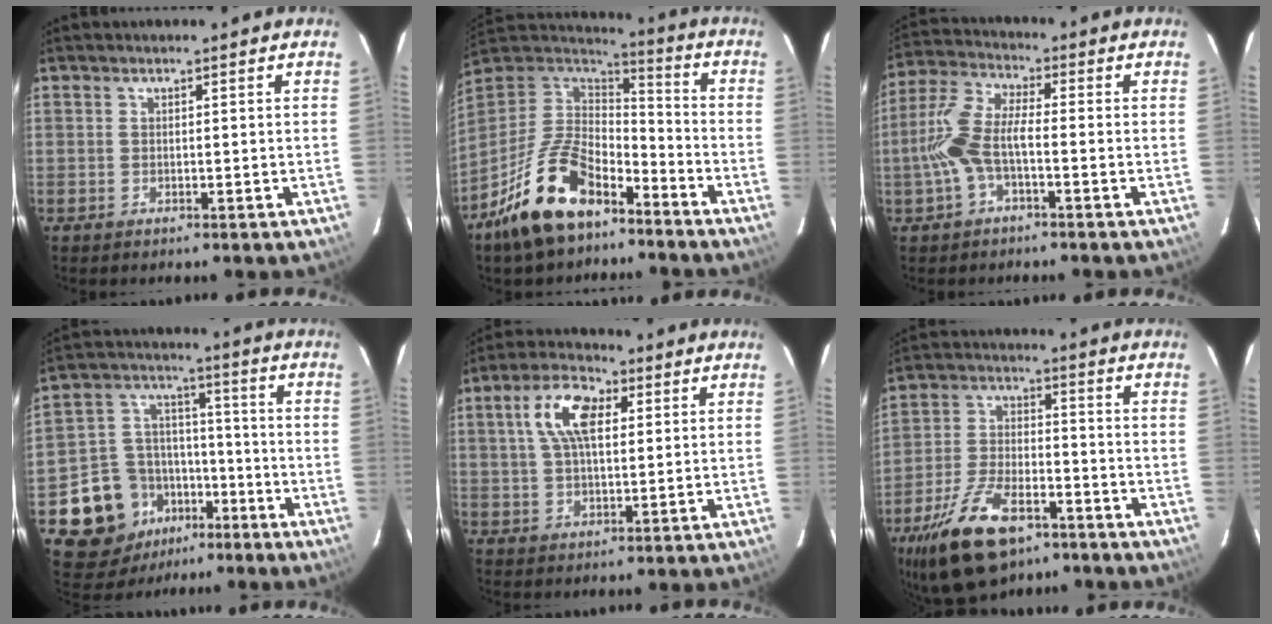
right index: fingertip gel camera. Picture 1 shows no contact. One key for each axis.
{"total": 18.8, "fx": -11.7, "fy": 9.2, "fz": 11.4, "tx": -0.242, "ty": 0.004, "tz": -0.211}
{"total": 8.7, "fx": -2.2, "fy": 2.7, "fz": 7.9, "tx": -0.186, "ty": 0.012, "tz": -0.046}
{"total": 14.4, "fx": -7.5, "fy": 11.2, "fz": 5.1, "tx": -0.129, "ty": 0.045, "tz": -0.105}
{"total": 9.3, "fx": 2.8, "fy": 4.6, "fz": 7.6, "tx": -0.145, "ty": 0.024, "tz": 0.049}
{"total": 16.6, "fx": -10.5, "fy": 7.8, "fz": 10.1, "tx": -0.215, "ty": -0.014, "tz": -0.181}